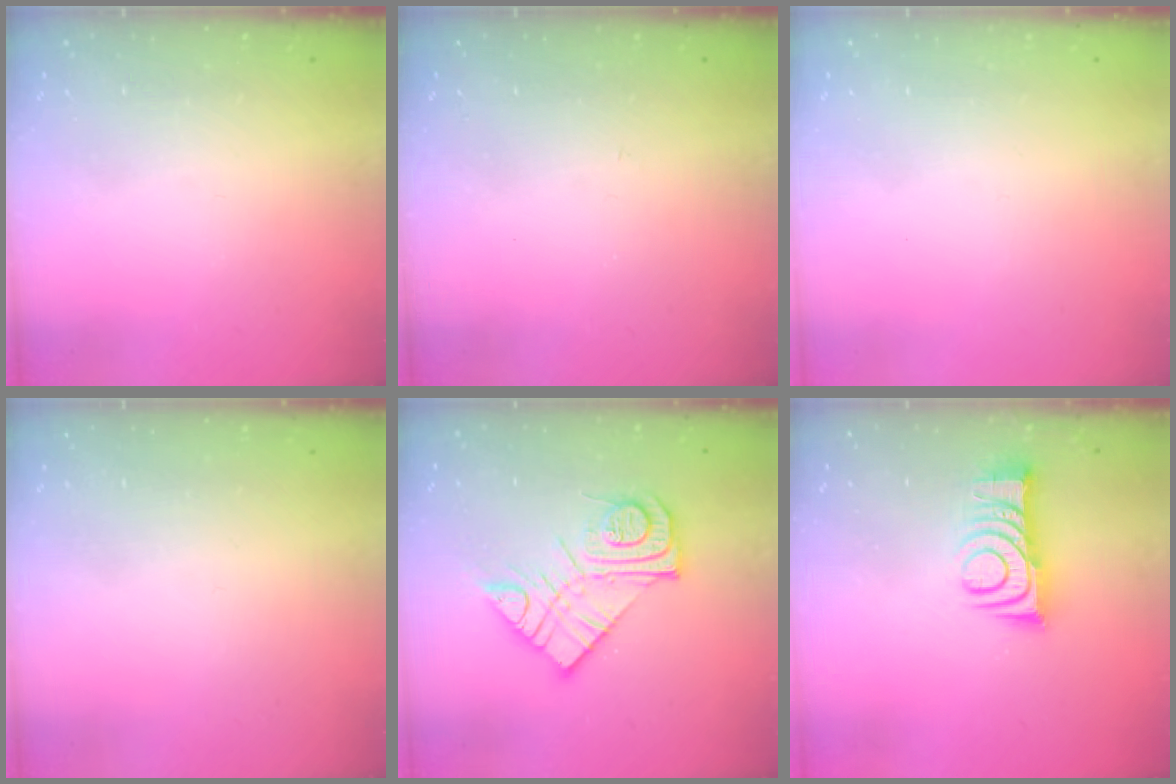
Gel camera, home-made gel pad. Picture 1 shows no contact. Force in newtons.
{"total": 2.7, "press": 2.7, "slide": 0.3}
{"total": 1.7, "press": 1.6, "slide": 0.1}
{"total": 1.5, "press": 1.5, "slide": 0.1}
{"total": 14.1, "press": 14.1, "slide": 1.0}
{"total": 10.5, "press": 10.5, "slide": 0.3}